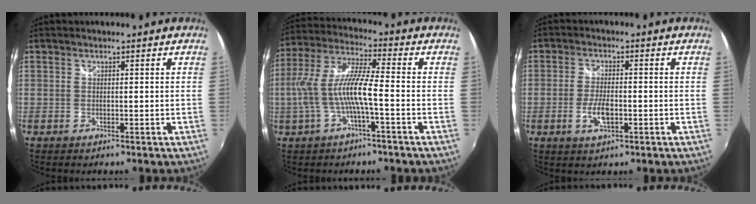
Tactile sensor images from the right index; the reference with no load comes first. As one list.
[{"total": 10.8, "force": [-2.6, 1.2, 10.4], "torque": [-0.211, 0.002, -0.042]}, {"total": 5.3, "force": [-1.7, 1.9, 4.7], "torque": [-0.098, -0.005, -0.031]}]